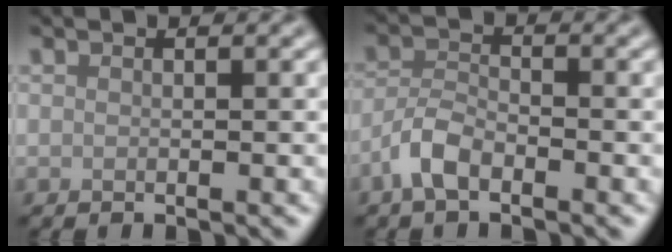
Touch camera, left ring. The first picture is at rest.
{"total": 3.0, "force": [-1.9, 1.2, 1.9], "torque": [-0.039, 0.006, -0.047]}